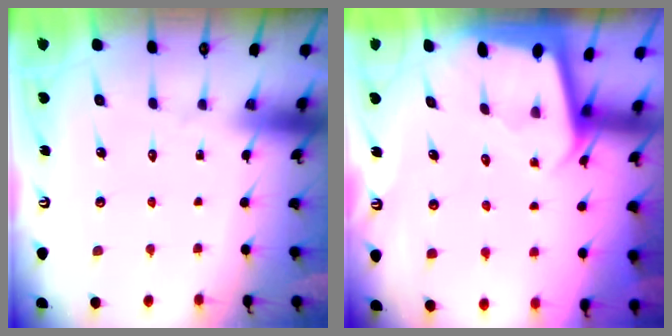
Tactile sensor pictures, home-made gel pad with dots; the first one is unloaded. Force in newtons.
{"total": 2.0, "press": 2.0, "slide": 0.1}